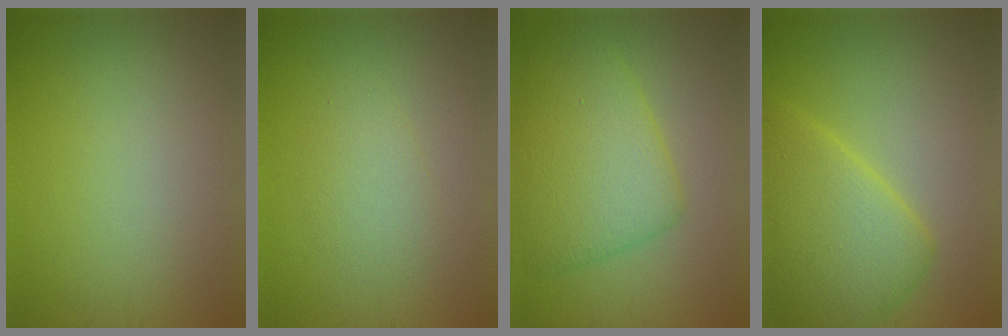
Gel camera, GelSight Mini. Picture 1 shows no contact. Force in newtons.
{"total": 2.2, "press": 2.2, "slide": 0.1}
{"total": 6.9, "press": 6.9, "slide": 0.2}
{"total": 6.8, "press": 6.8, "slide": 0.2}